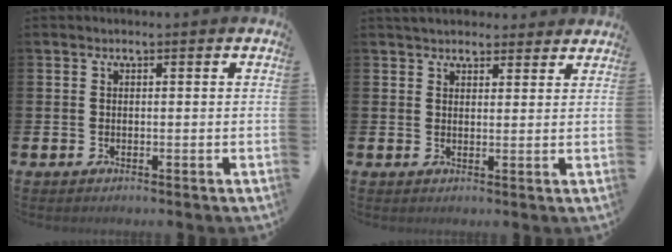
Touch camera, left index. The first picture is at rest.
{"total": 3.8, "force": [3.5, 1.3, 0.4], "torque": [-0.001, -0.014, 0.063]}